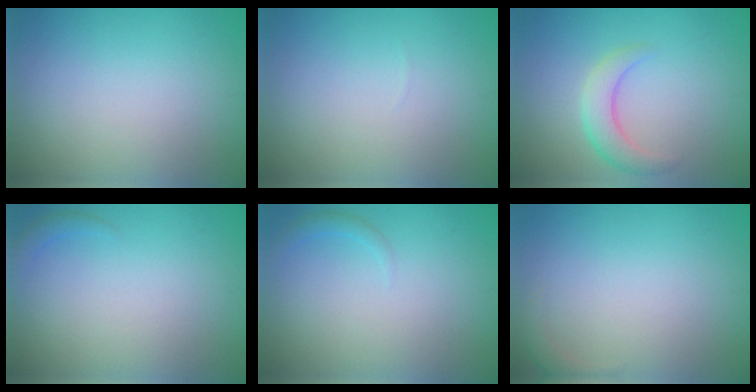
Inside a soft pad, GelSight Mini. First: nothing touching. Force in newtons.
{"total": 0.0}
{"total": 2.9, "press": 2.9, "slide": 0.1}
{"total": 0.9, "press": 0.9, "slide": 0.1}
{"total": 0.9, "press": 0.9, "slide": 0.1}
{"total": 1.0, "press": 1.0, "slide": 0.2}